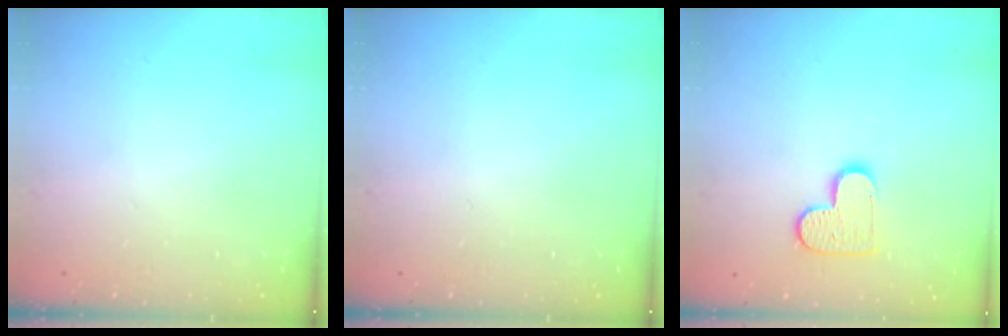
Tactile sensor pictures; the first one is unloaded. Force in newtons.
{"total": 0.0}
{"total": 10.1, "press": 10.1, "slide": 0.3}